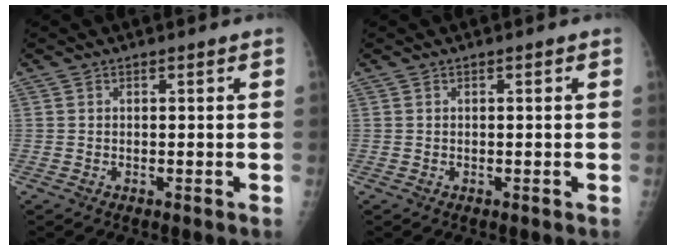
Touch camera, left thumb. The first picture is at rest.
{"total": 0.0}